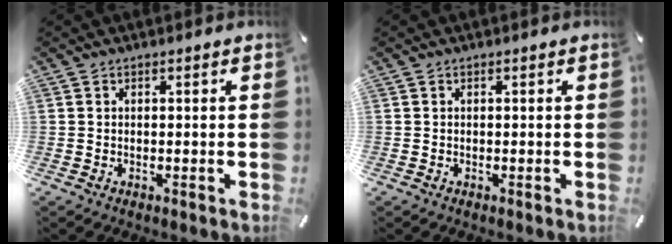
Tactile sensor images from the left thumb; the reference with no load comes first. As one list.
[{"total": 0.0}]